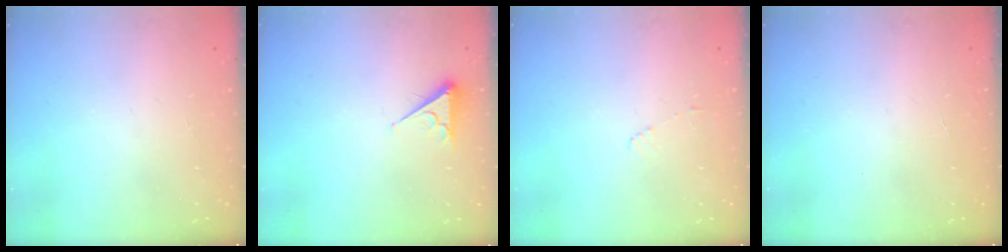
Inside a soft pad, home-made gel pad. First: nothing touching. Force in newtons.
{"total": 3.7, "press": 3.6, "slide": 0.6}
{"total": 4.0, "press": 3.9, "slide": 0.5}
{"total": 0.0}